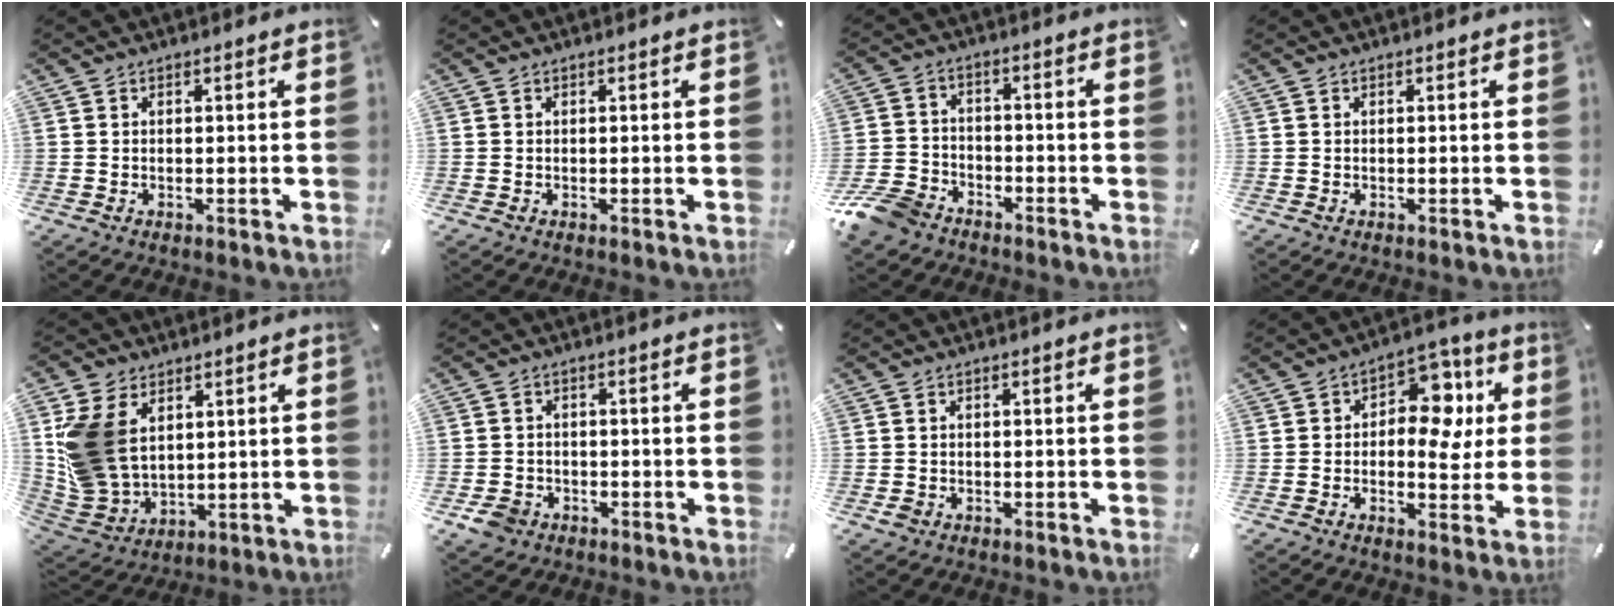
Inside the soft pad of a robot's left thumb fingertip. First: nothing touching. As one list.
[{"total": 0.0}, {"total": 8.8, "force": [-6.6, 5.1, 2.8], "torque": [-0.065, 0.036, -0.128]}, {"total": 0.0}, {"total": 14.4, "force": [4.2, 11.5, 7.7], "torque": [-0.190, -0.015, 0.081]}, {"total": 4.6, "force": [-2.4, 3.6, 1.5], "torque": [-0.041, 0.006, -0.047]}, {"total": 1.4, "force": [-0.5, 1.1, 0.6], "torque": [-0.011, 0.003, -0.011]}, {"total": 12.1, "force": [1.9, 8.4, 8.5], "torque": [-0.096, -0.016, 0.029]}]